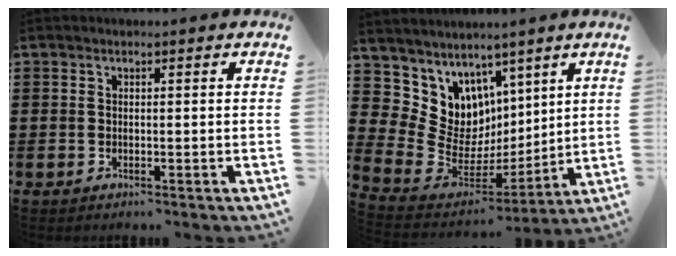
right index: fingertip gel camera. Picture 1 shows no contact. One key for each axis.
{"total": 8.5, "fx": 4.5, "fy": 7.2, "fz": 0.7, "tx": -0.067, "ty": -0.057, "tz": 0.094}